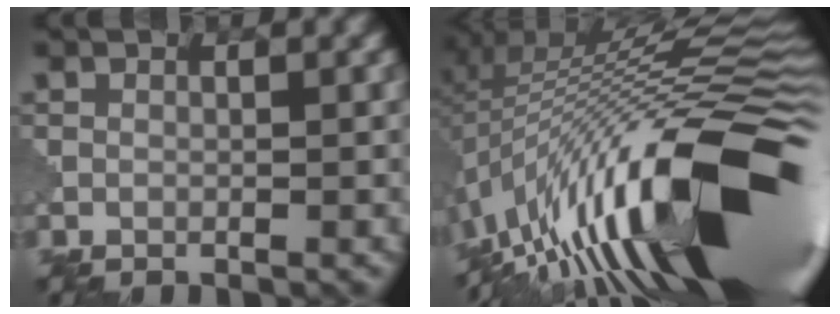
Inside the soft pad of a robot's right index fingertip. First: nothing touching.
{"total": 19.7, "force": [-6.6, 5.3, 17.9], "torque": [-0.255, 0.032, -0.126]}